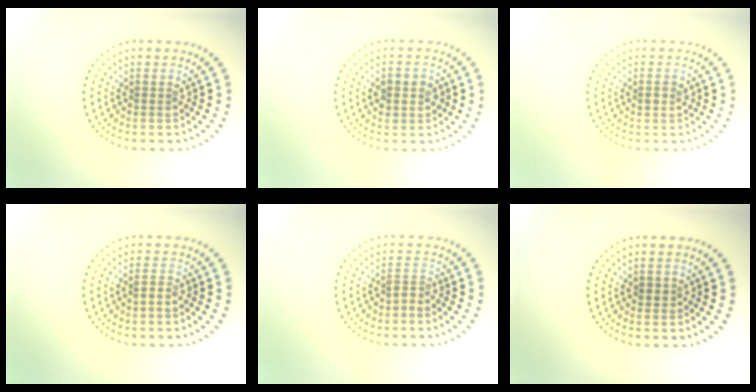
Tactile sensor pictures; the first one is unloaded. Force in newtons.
{"total": 2.3, "press": 2.3, "slide": 0.1}
{"total": 1.0, "press": 1.0, "slide": 0.1}
{"total": 1.0, "press": 0.9, "slide": 0.3}
{"total": 1.0, "press": 0.4, "slide": 0.9}
{"total": 0.9, "press": 0.7, "slide": 0.6}